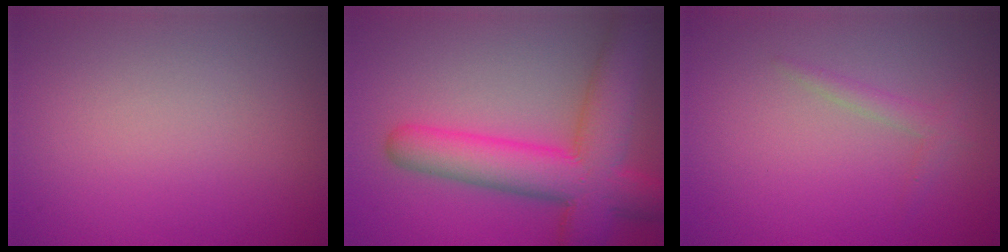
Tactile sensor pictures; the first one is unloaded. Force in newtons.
{"total": 9.1, "press": 9.1, "slide": 0.3}
{"total": 1.3, "press": 1.3, "slide": 0.1}